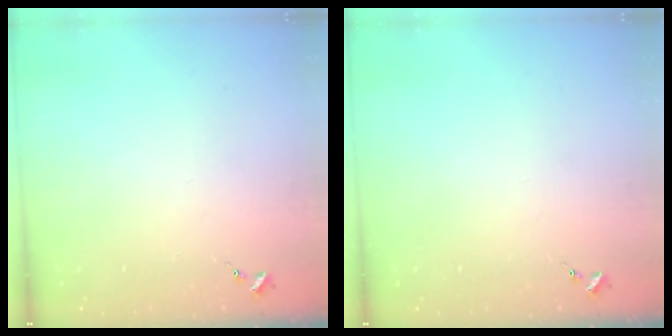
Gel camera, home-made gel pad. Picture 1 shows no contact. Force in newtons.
{"total": 0.0}